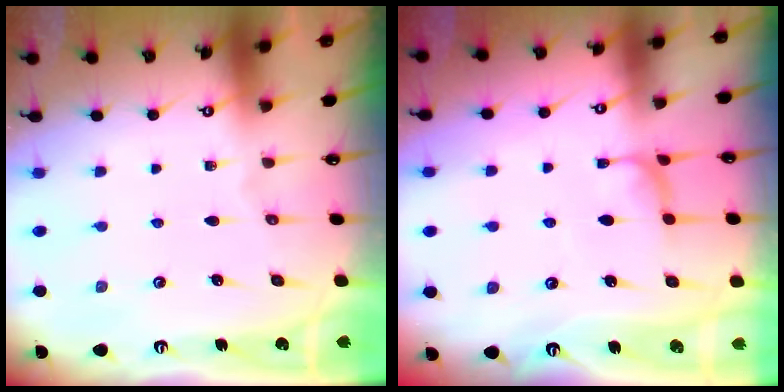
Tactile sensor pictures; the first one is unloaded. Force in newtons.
{"total": 0.9, "press": 0.8, "slide": 0.5}